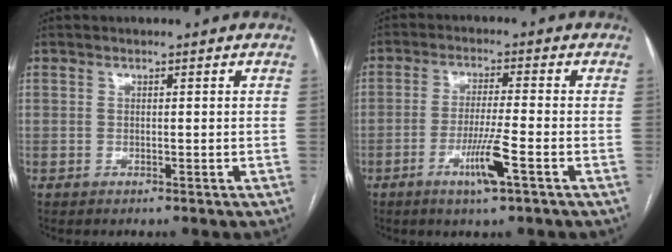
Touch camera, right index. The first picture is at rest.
{"total": 6.6, "force": [-3.0, -0.2, 5.8], "torque": [-0.110, -0.012, -0.056]}